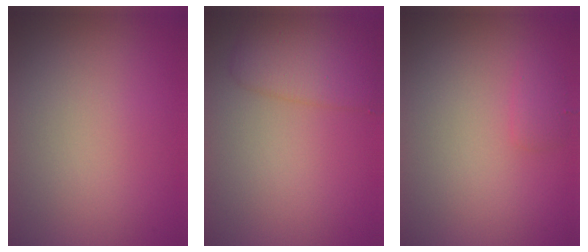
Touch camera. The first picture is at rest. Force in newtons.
{"total": 3.8, "press": 3.8, "slide": 0.2}
{"total": 1.0, "press": 0.9, "slide": 0.1}